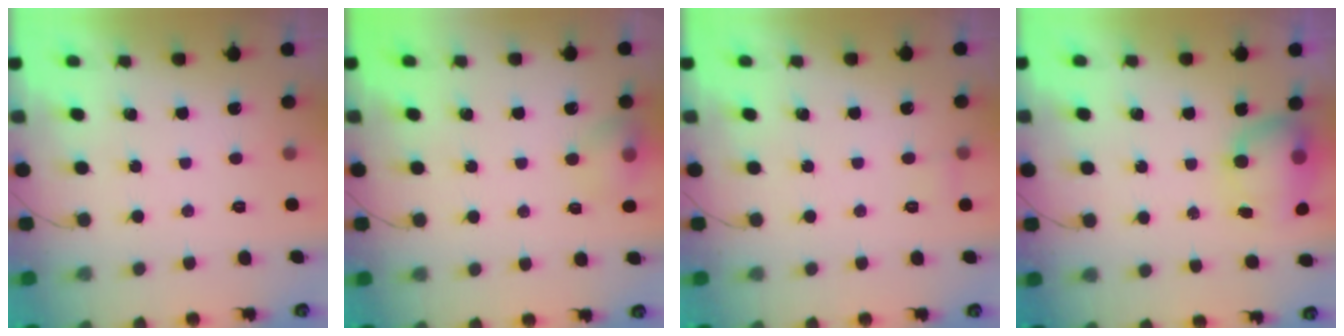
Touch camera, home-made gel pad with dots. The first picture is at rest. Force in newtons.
{"total": 8.5, "press": 8.3, "slide": 1.7}
{"total": 3.1, "press": 3.0, "slide": 0.8}
{"total": 7.1, "press": 7.0, "slide": 1.0}